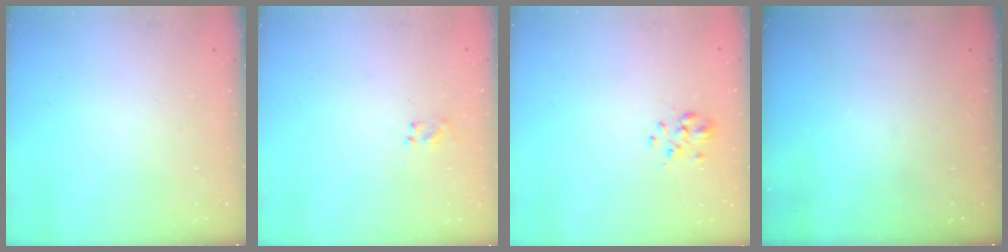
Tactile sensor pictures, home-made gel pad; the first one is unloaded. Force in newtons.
{"total": 2.3, "press": 2.1, "slide": 0.9}
{"total": 2.7, "press": 2.5, "slide": 1.1}
{"total": 0.0}